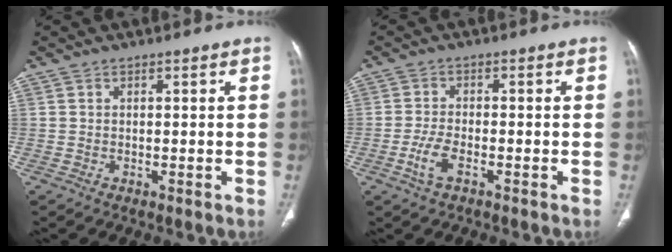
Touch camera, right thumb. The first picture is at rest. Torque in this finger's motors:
{"motor_torque": [0.09, -0.22, 0.54, -0.33, 0.24]}